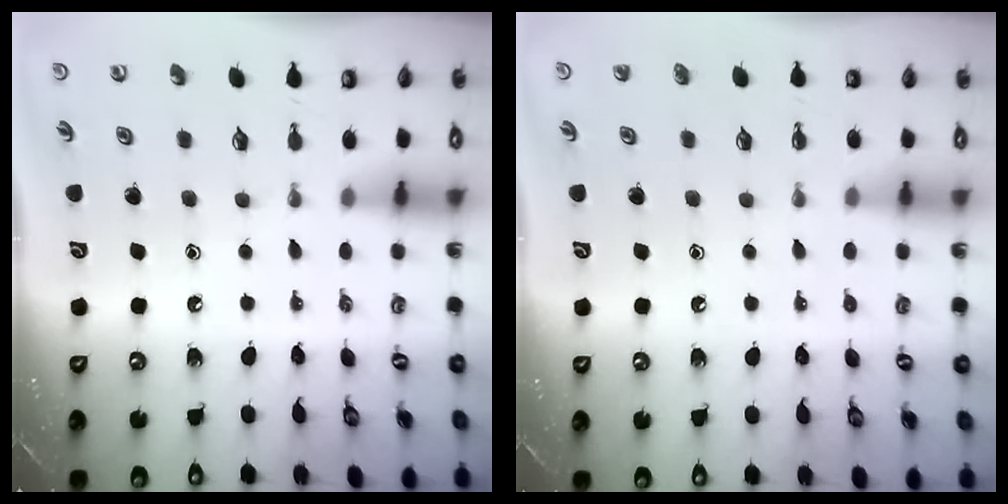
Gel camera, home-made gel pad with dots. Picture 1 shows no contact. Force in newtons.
{"total": 0.7, "press": 0.7, "slide": 0.0}